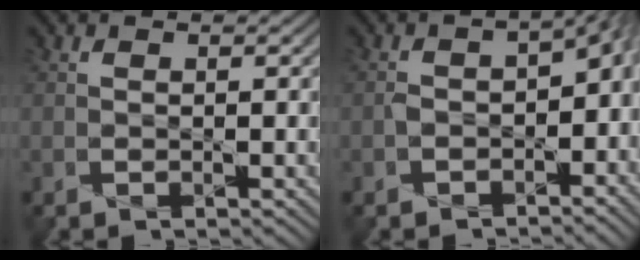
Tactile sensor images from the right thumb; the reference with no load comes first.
{"total": 6.6, "force": [-2.8, 4.1, 4.5], "torque": [-0.074, -0.030, -0.044]}